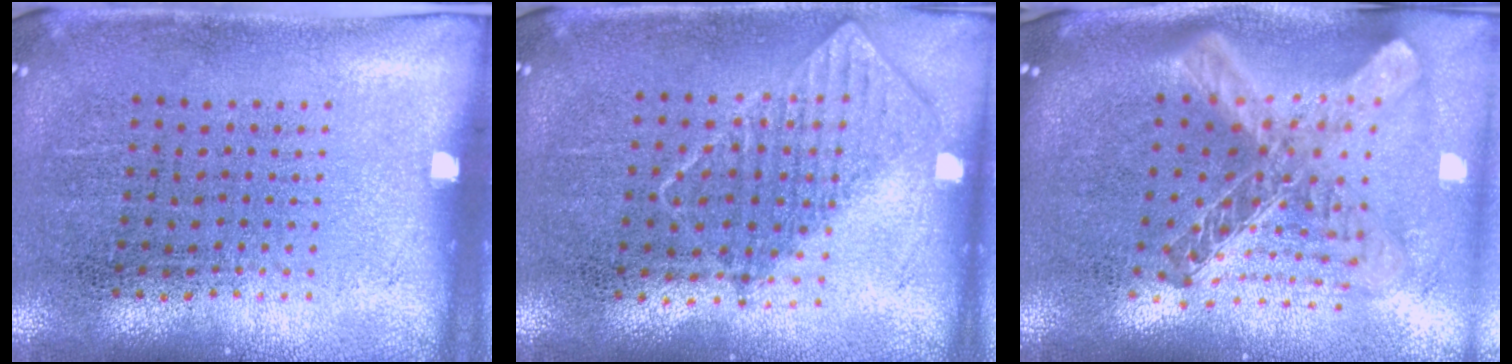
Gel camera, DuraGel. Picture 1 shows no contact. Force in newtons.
{"total": 0.8, "press": 0.8, "slide": 0.2}
{"total": 2.8, "press": 2.1, "slide": 1.9}